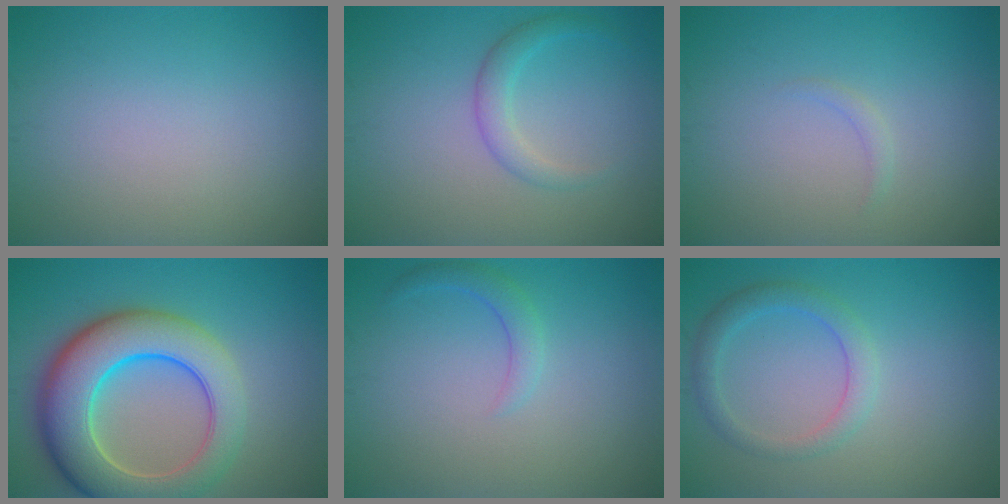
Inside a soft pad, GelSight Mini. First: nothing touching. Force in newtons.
{"total": 2.1, "press": 2.1, "slide": 0.1}
{"total": 0.7, "press": 0.7, "slide": 0.1}
{"total": 10.2, "press": 10.2, "slide": 0.3}
{"total": 1.6, "press": 1.6, "slide": 0.2}
{"total": 2.7, "press": 2.6, "slide": 0.2}